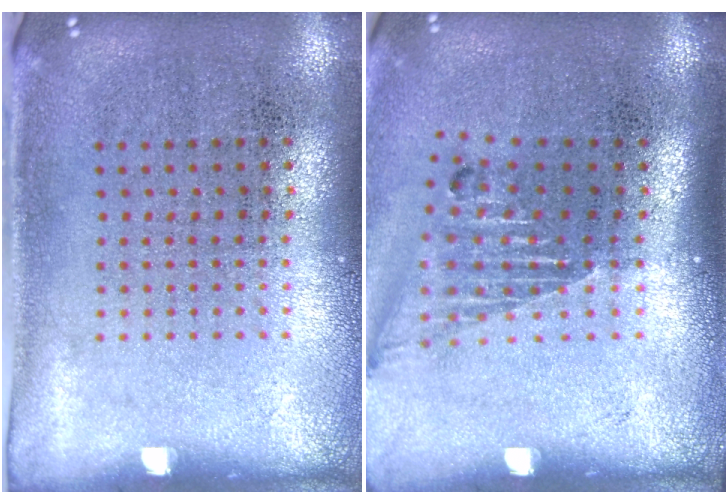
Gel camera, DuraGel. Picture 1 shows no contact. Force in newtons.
{"total": 1.5, "press": 1.2, "slide": 0.9}